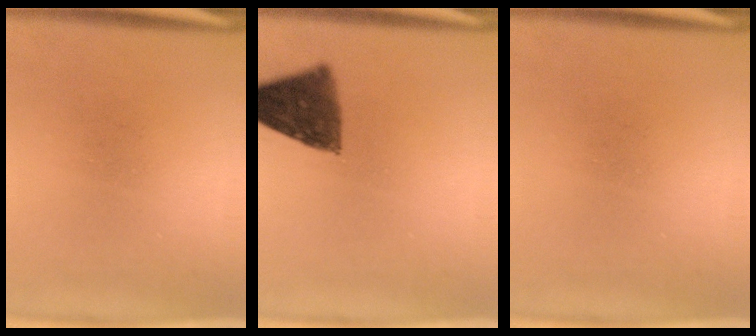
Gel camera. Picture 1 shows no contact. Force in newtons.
{"total": 9.8}
{"total": 0.0}